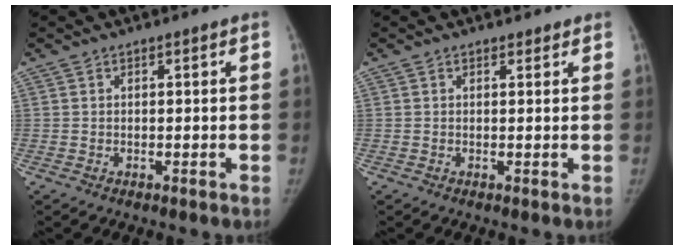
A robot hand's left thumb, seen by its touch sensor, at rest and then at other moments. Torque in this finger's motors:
{"motor_torque": [-0.16, -0.02, -0.07, 0.07, -0.02]}